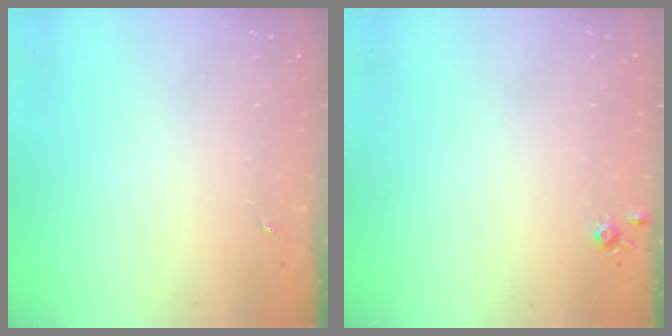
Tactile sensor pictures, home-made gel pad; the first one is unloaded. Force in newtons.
{"total": 5.1, "press": 5.1, "slide": 0.7}